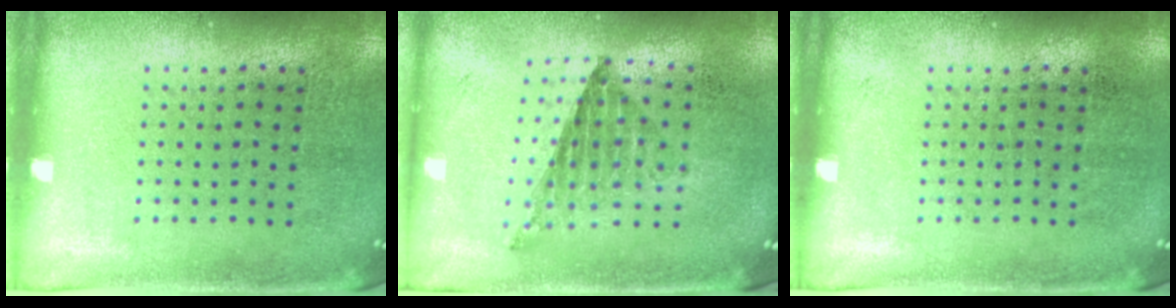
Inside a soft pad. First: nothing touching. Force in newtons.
{"total": 0.8, "press": 0.8, "slide": 0.1}
{"total": 0.0}